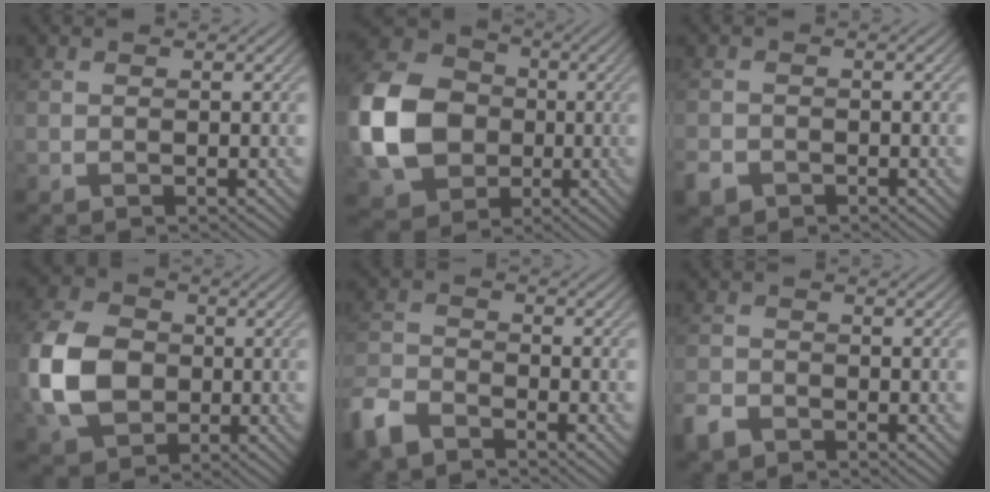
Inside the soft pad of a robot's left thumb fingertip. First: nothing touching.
{"total": 14.7, "force": [-1.9, 11.9, 8.4], "torque": [-0.228, 0.001, -0.047]}
{"total": 2.3, "force": [-1.6, 1.6, 0.7], "torque": [-0.017, -0.008, -0.038]}
{"total": 11.7, "force": [-1.3, 9.0, 7.5], "torque": [-0.199, -0.001, -0.032]}
{"total": 6.0, "force": [-4.8, 2.5, 2.8], "torque": [-0.067, -0.008, -0.112]}
{"total": 3.2, "force": [-2.4, 1.7, 1.1], "torque": [-0.026, -0.007, -0.058]}